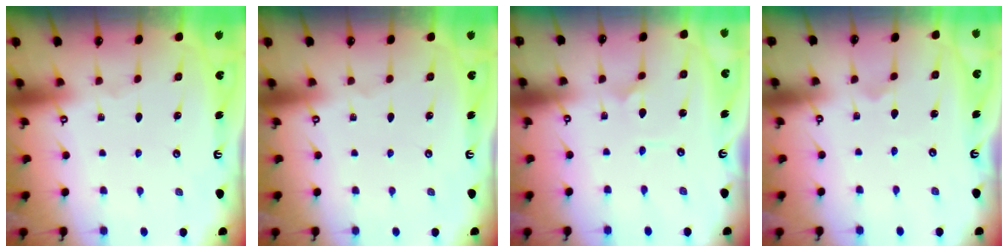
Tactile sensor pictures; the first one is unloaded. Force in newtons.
{"total": 0.0}
{"total": 1.4, "press": 1.4, "slide": 0.0}
{"total": 1.6, "press": 1.6, "slide": 0.0}